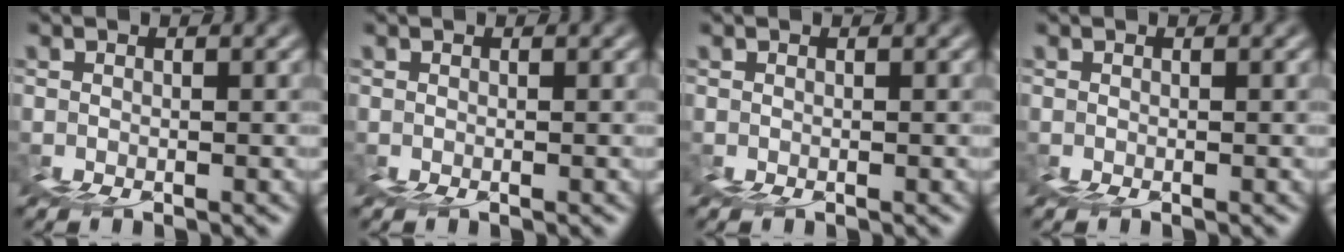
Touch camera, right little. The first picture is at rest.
{"total": 0.0}
{"total": 0.0}
{"total": 0.0}